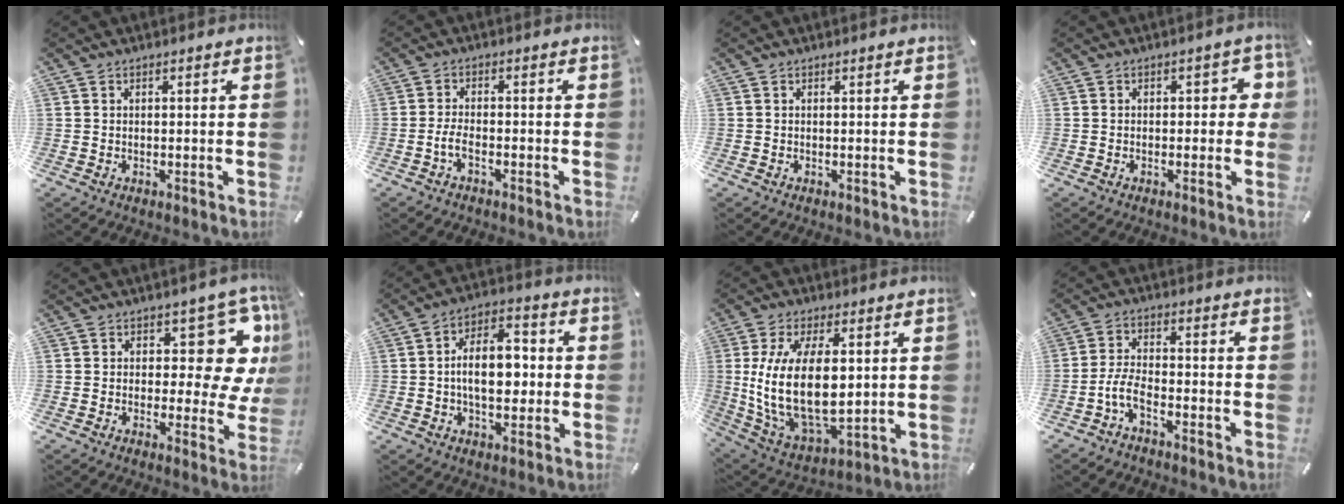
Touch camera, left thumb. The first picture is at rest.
{"total": 3.5, "force": [-1.9, 1.1, 2.7], "torque": [-0.059, 0.004, -0.037]}
{"total": 0.0}
{"total": 4.2, "force": [-0.1, 2.5, 3.3], "torque": [-0.041, 0.004, -0.009]}
{"total": 13.5, "force": [5.9, 7.4, 9.6], "torque": [-0.097, -0.058, 0.101]}
{"total": 11.2, "force": [-1.1, 7.1, 8.6], "torque": [-0.126, 0.011, -0.020]}
{"total": 18.5, "force": [2.5, 10.1, 15.3], "torque": [-0.321, -0.015, 0.046]}
{"total": 5.8, "force": [-3.5, 2.3, 4.0], "torque": [-0.093, 0.007, -0.068]}